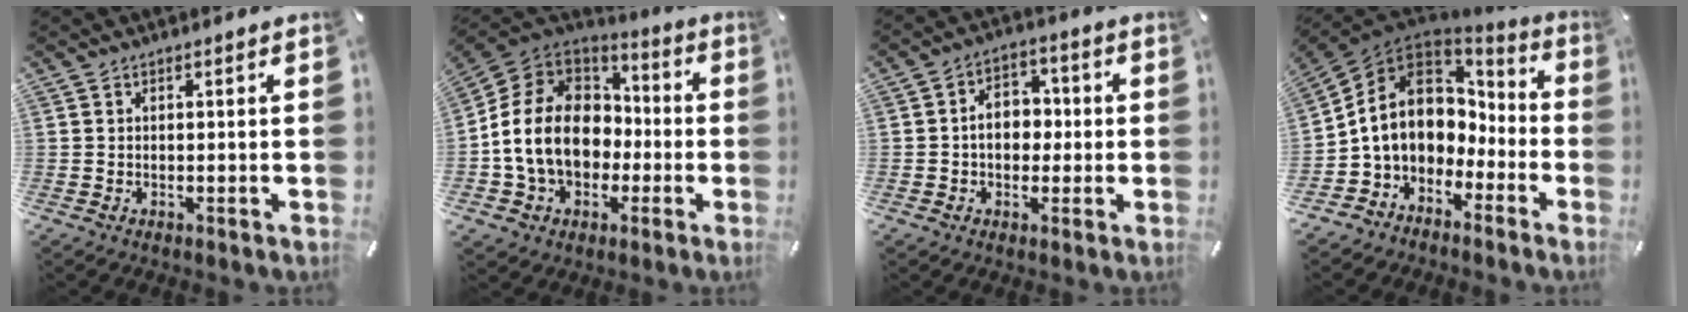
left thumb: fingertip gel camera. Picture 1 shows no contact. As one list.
[{"total": 16.5, "force": [-2.8, 13.5, 9.1], "torque": [-0.202, 0.029, -0.045]}, {"total": 7.6, "force": [-0.5, 5.9, 4.8], "torque": [-0.077, 0.008, -0.014]}, {"total": 13.4, "force": [0.2, 11.2, 7.4], "torque": [-0.161, 0.002, 0.001]}]